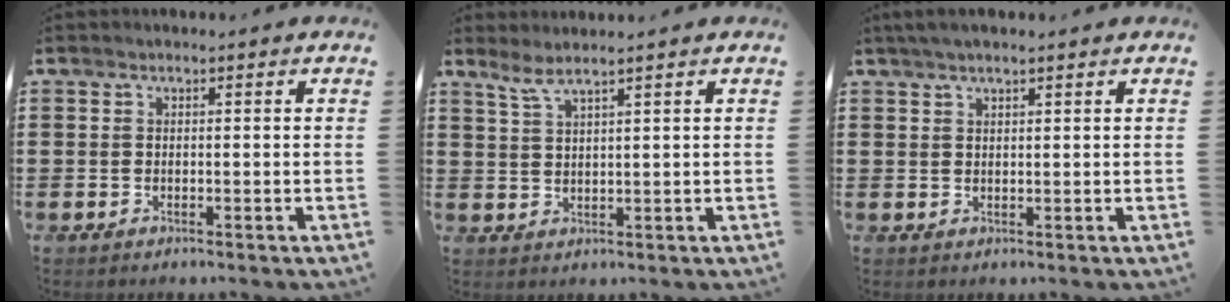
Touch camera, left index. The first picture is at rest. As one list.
[{"total": 2.7, "force": [2.2, -0.3, 1.6], "torque": [-0.038, 0.000, 0.040]}, {"total": 1.7, "force": [1.3, 0.1, 1.2], "torque": [-0.023, 0.002, 0.023]}]